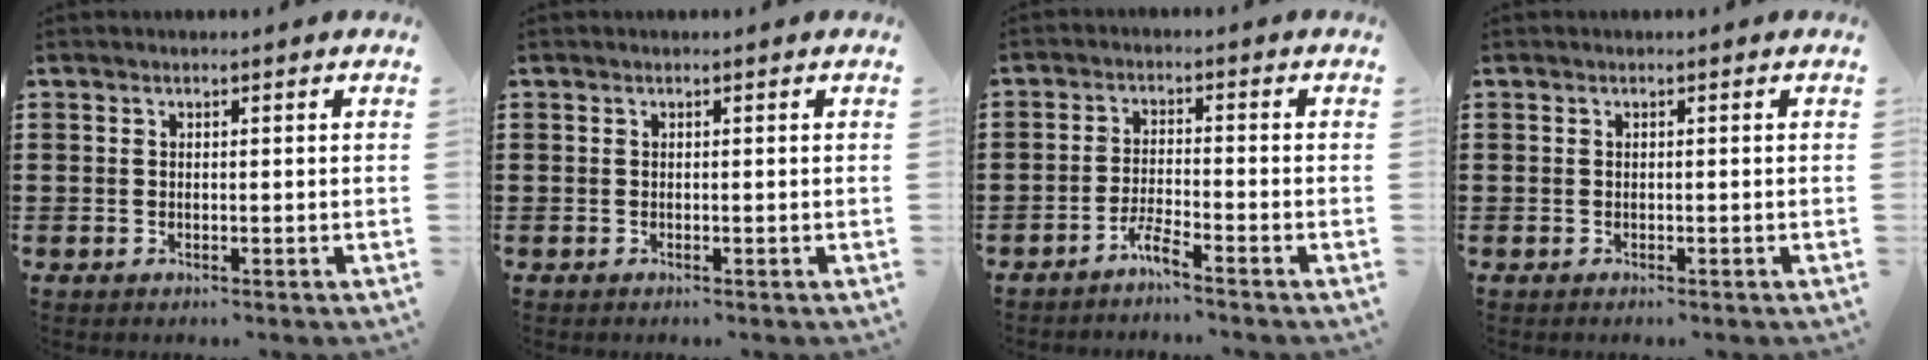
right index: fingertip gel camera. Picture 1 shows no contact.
{"total": 0.0}
{"total": 3.0, "force": [-2.7, -0.2, 1.3], "torque": [-0.034, 0.000, -0.055]}
{"total": 0.0}